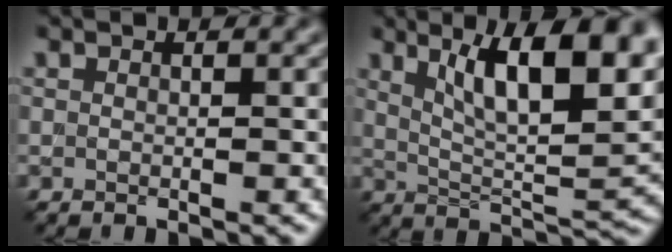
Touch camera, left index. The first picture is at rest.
{"total": 11.4, "force": [5.1, 3.5, 9.6], "torque": [-0.128, 0.003, 0.080]}